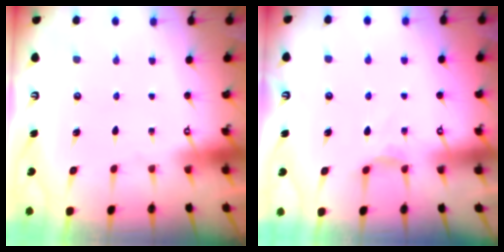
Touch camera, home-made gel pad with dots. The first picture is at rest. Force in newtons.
{"total": 3.8, "press": 3.8, "slide": 0.6}